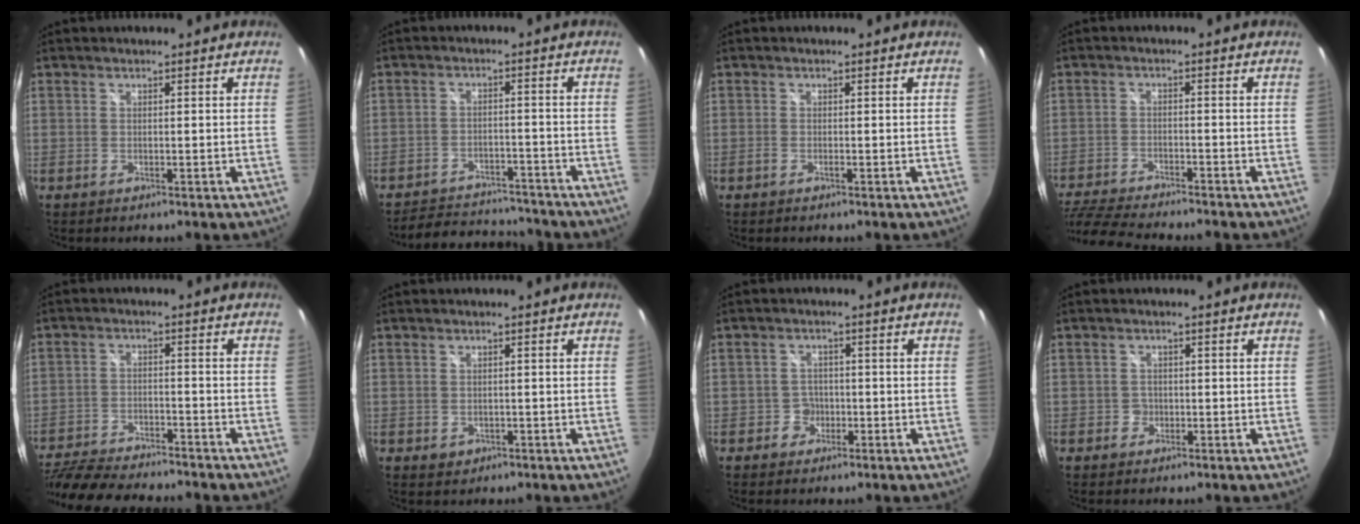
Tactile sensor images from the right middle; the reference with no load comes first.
{"total": 12.2, "force": [-11.0, 4.0, 3.4], "torque": [-0.085, 0.021, -0.147]}
{"total": 0.6, "force": [-0.5, 0.1, 0.3], "torque": [-0.006, -0.001, -0.011]}
{"total": 12.5, "force": [-11.2, 1.8, 5.4], "torque": [-0.135, -0.025, -0.191]}
{"total": 17.9, "force": [-15.3, 4.3, 8.2], "torque": [-0.184, -0.029, -0.245]}
{"total": 2.2, "force": [-0.8, 1.8, 0.9], "torque": [-0.017, -0.001, -0.007]}
{"total": 3.2, "force": [-1.5, 2.8, 0.2], "torque": [-0.003, 0.010, -0.027]}
{"total": 2.0, "force": [-0.9, 1.7, 0.2], "torque": [-0.004, 0.002, -0.014]}